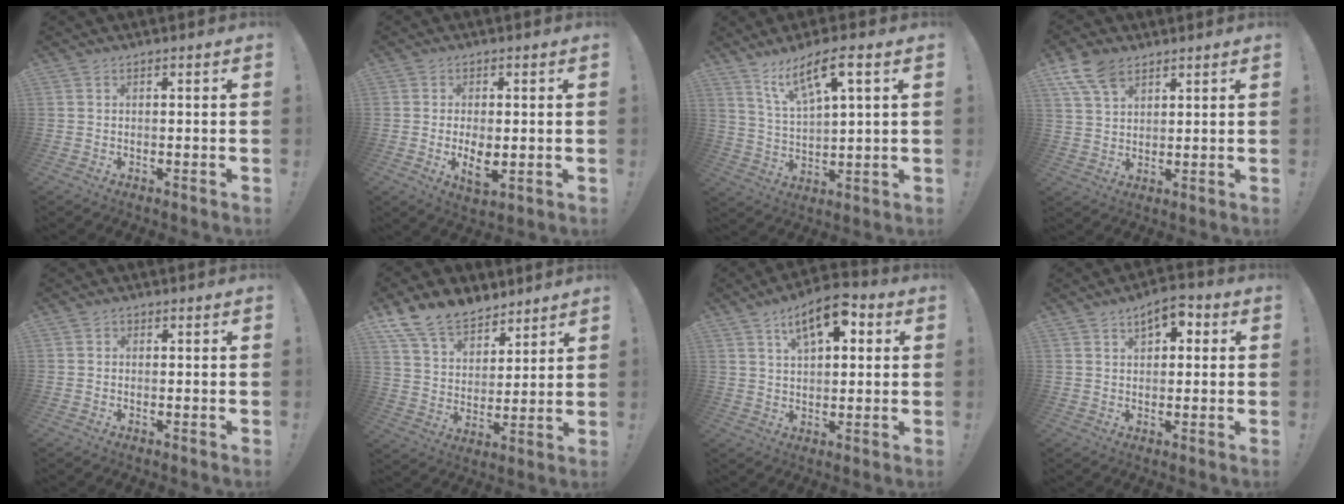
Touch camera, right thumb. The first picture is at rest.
{"total": 6.3, "force": [-0.5, 3.1, 5.4], "torque": [-0.086, -0.014, -0.009]}
{"total": 10.6, "force": [6.3, 2.5, 8.2], "torque": [-0.143, -0.026, 0.107]}
{"total": 9.2, "force": [5.9, 5.2, 4.9], "torque": [-0.093, -0.018, 0.116]}
{"total": 0.7, "force": [-0.3, 0.6, 0.1], "torque": [-0.006, 0.004, -0.004]}
{"total": 13.9, "force": [10.8, 7.6, 4.2], "torque": [-0.084, -0.080, 0.208]}
{"total": 11.1, "force": [5.1, 5.2, 8.3], "torque": [-0.124, -0.014, 0.088]}
{"total": 5.9, "force": [2.8, 3.5, 3.7], "torque": [-0.040, -0.009, 0.044]}